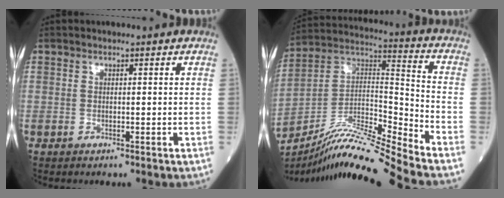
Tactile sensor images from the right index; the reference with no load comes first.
{"total": 17.8, "force": [-15.9, -2.1, 7.9], "torque": [-0.151, 0.019, -0.287]}